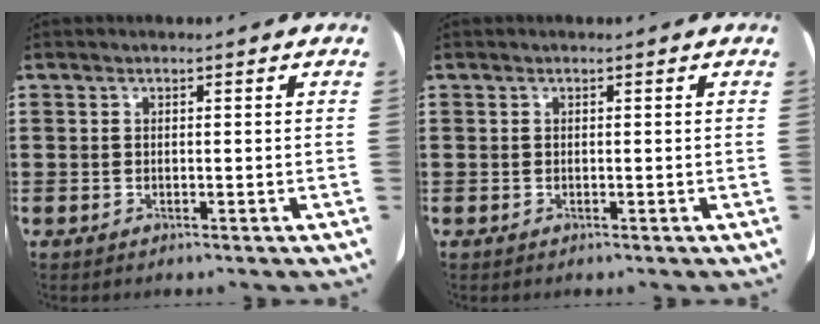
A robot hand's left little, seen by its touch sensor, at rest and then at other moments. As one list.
[{"total": 0.0}]